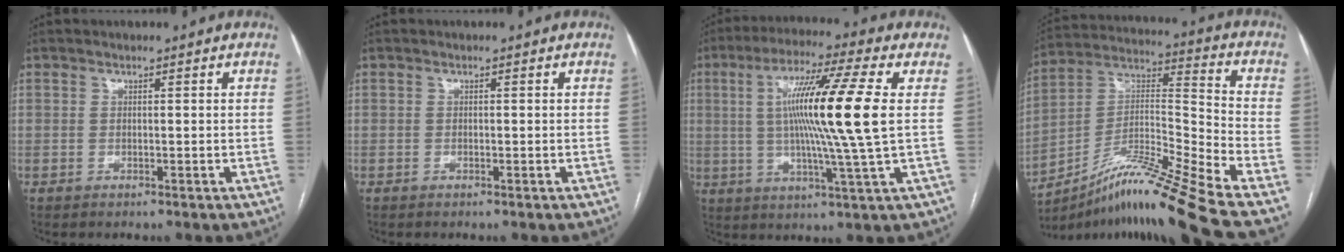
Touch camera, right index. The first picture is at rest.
{"total": 0.0}
{"total": 15.6, "force": [1.9, -1.4, 15.4], "torque": [-0.282, -0.001, 0.024]}
{"total": 18.9, "force": [-13.9, -2.1, 12.6], "torque": [-0.230, -0.001, -0.246]}